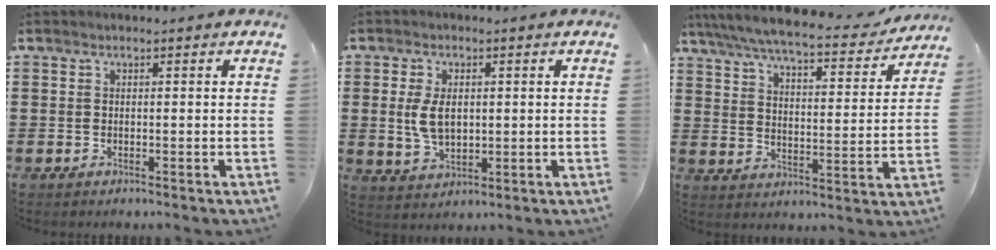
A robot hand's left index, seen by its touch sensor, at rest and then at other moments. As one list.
[{"total": 5.6, "force": [0.7, 3.3, 4.5], "torque": [-0.100, 0.001, 0.006]}, {"total": 7.2, "force": [6.5, 0.4, 3.0], "torque": [-0.088, -0.038, 0.111]}]